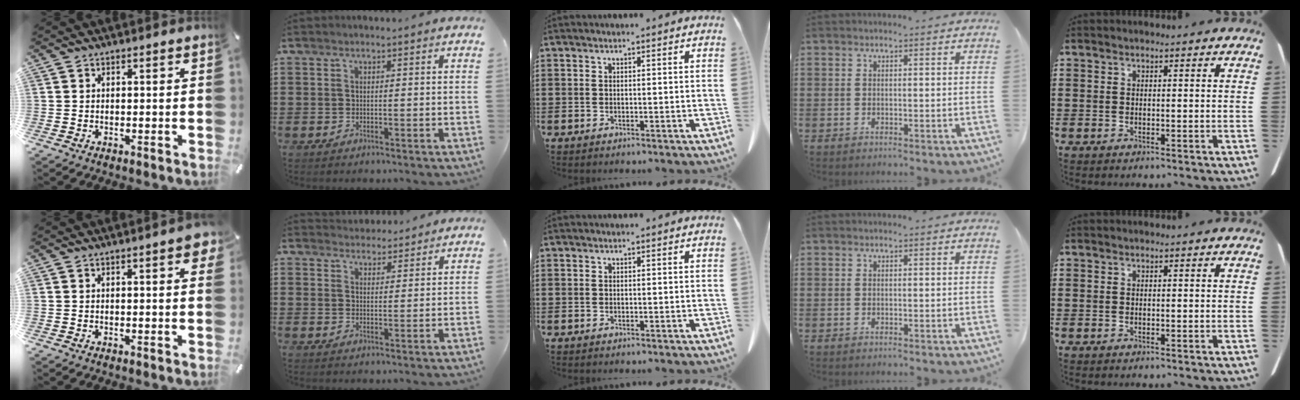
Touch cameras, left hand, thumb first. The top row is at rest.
{"thumb": {"total": 3.5, "force": [1.3, 0.9, 3.1], "torque": [-0.045, -0.001, 0.018]}, "index": {"total": 3.2, "force": [3.1, 0.8, -0.2], "torque": [-0.007, -0.007, 0.060]}}